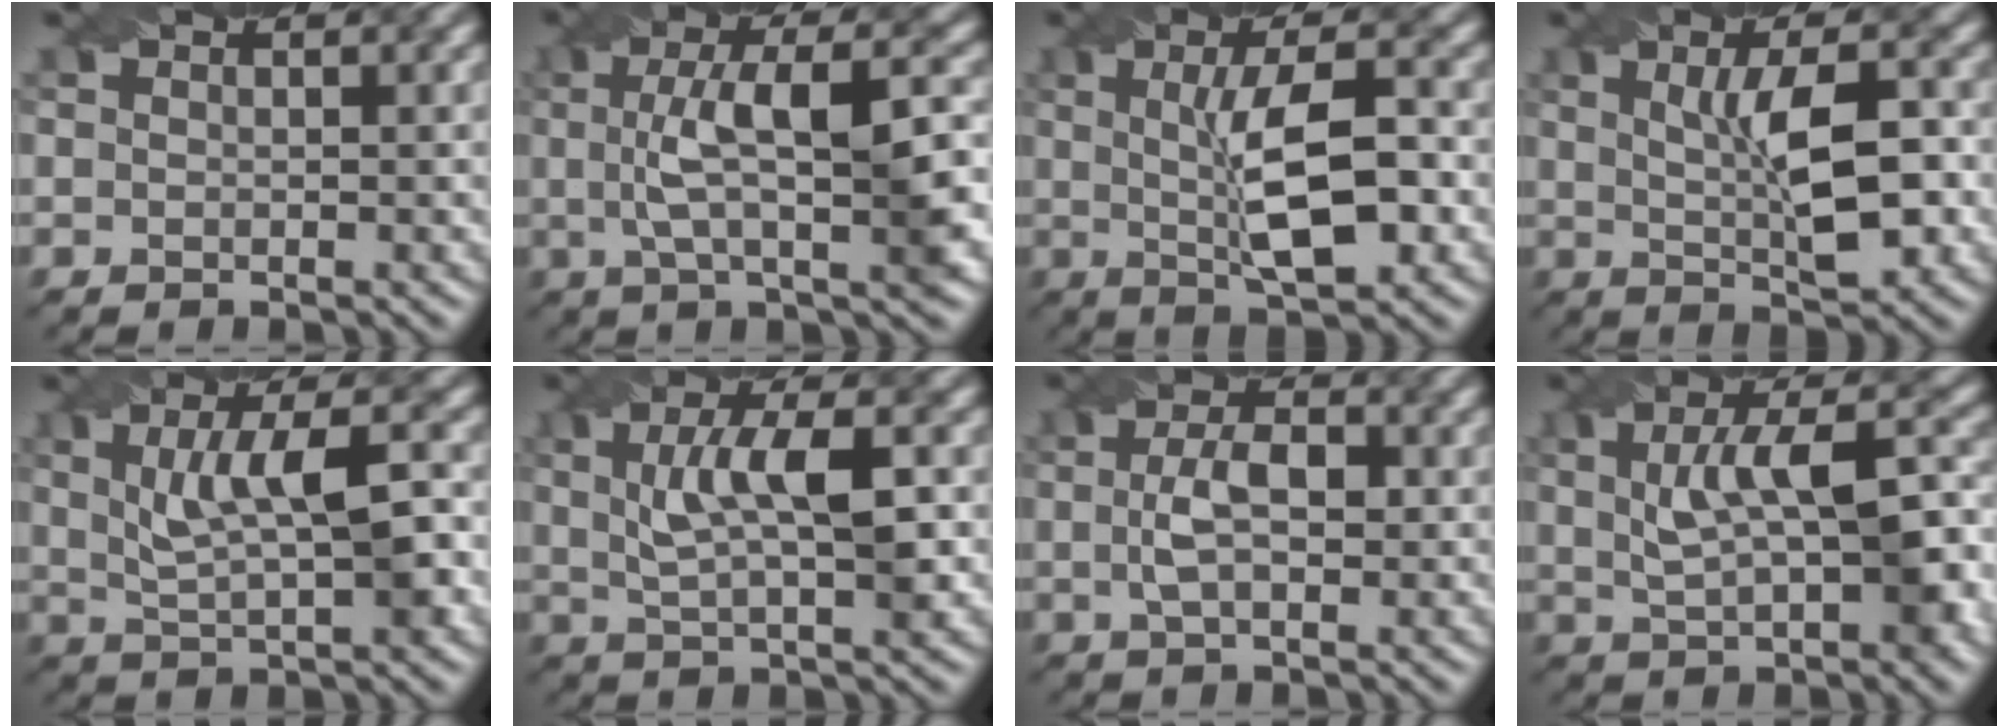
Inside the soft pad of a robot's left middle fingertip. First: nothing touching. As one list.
[{"total": 8.1, "force": [0.6, 2.3, 7.7], "torque": [-0.123, 0.014, 0.007]}, {"total": 7.8, "force": [0.1, 2.3, 7.4], "torque": [-0.118, 0.010, 0.000]}, {"total": 6.7, "force": [0.7, 1.9, 6.4], "torque": [-0.100, 0.006, 0.013]}, {"total": 6.8, "force": [1.4, 2.1, 6.3], "torque": [-0.107, 0.008, 0.026]}, {"total": 6.4, "force": [1.2, 2.1, 5.9], "torque": [-0.106, 0.007, 0.024]}, {"total": 3.8, "force": [0.1, 1.8, 3.4], "torque": [-0.071, 0.004, -0.002]}, {"total": 8.1, "force": [1.0, 3.1, 7.4], "torque": [-0.129, 0.010, 0.016]}]